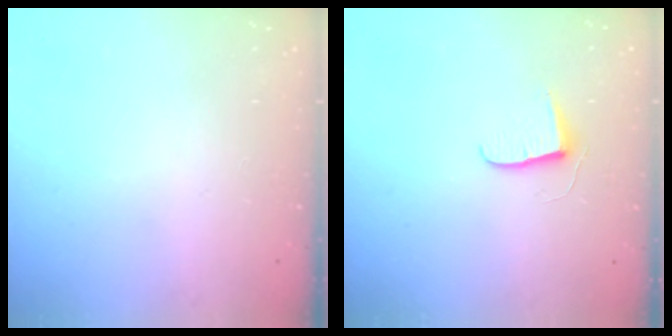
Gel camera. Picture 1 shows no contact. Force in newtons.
{"total": 6.8, "press": 6.8, "slide": 0.5}